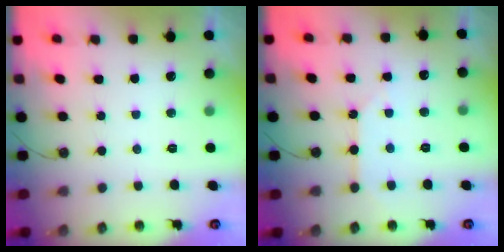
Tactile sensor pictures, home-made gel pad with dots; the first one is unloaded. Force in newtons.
{"total": 2.7, "press": 2.7, "slide": 0.3}